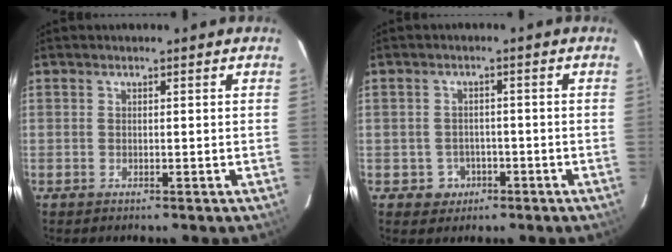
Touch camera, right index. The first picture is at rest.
{"total": 4.0, "force": [-1.6, 3.7, 0.4], "torque": [-0.017, 0.013, -0.015]}